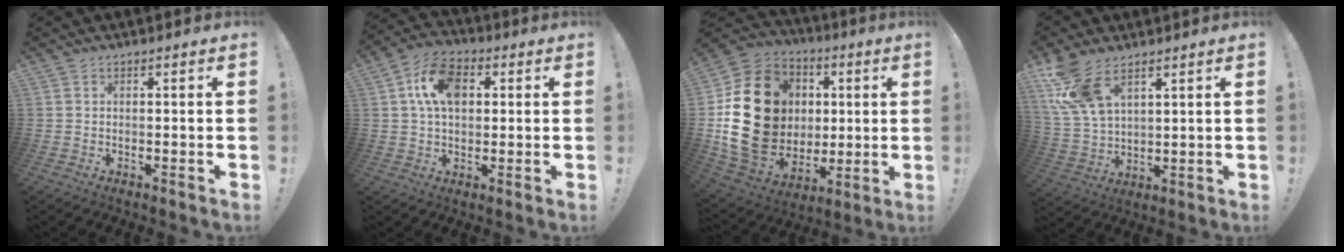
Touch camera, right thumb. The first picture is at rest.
{"total": 12.2, "force": [3.2, 8.0, 8.6], "torque": [-0.137, 0.012, 0.061]}
{"total": 25.9, "force": [2.0, 20.9, 15.1], "torque": [-0.280, -0.002, 0.080]}
{"total": 12.7, "force": [7.7, 6.4, 7.8], "torque": [-0.161, -0.027, 0.154]}